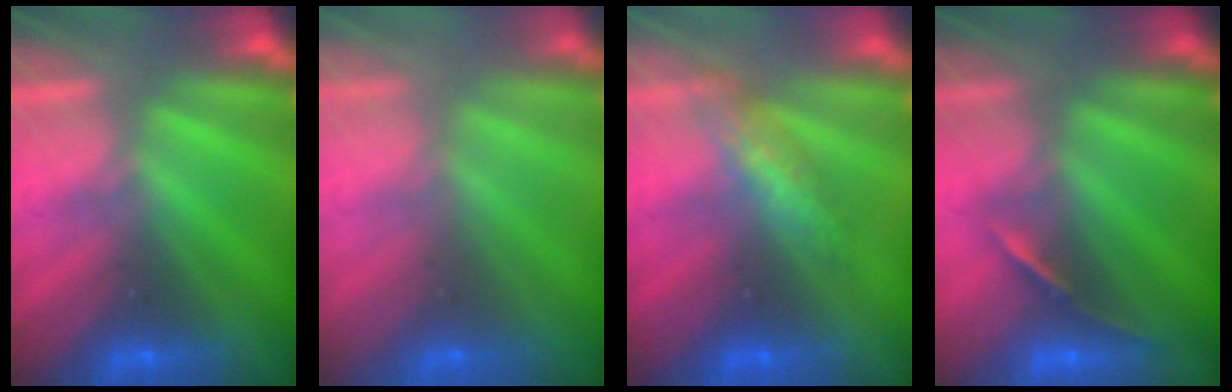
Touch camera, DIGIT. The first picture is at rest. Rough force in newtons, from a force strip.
{"total": 8.4}
{"total": 2.5}
{"total": 1.7}